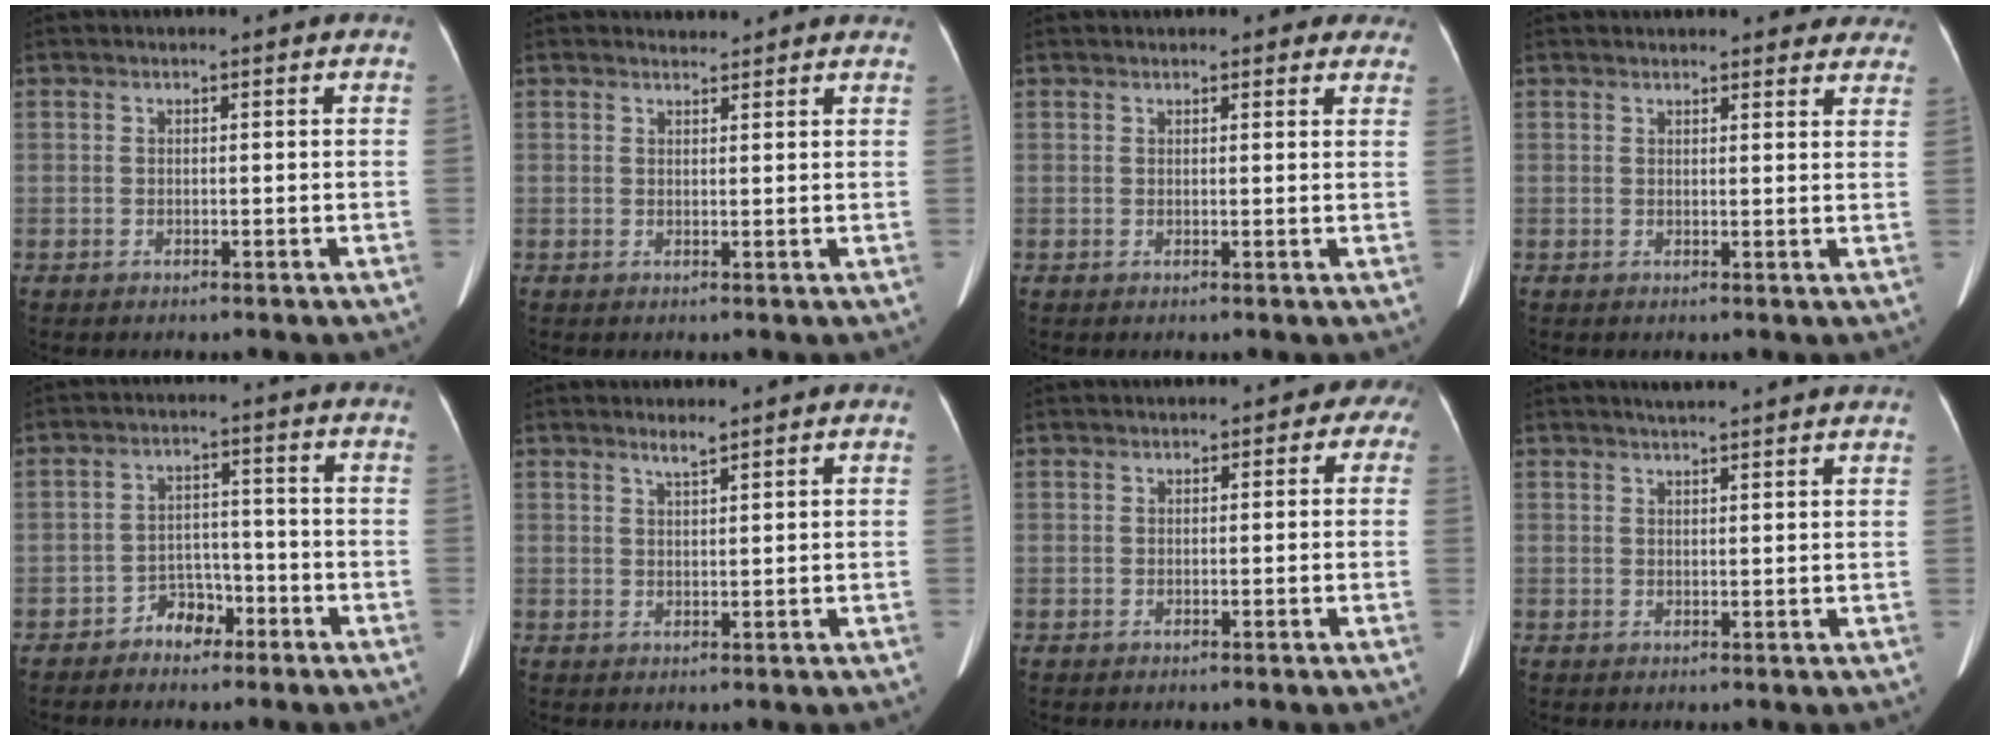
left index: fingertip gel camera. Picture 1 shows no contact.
{"total": 2.3, "force": [2.3, 0.5, -0.1], "torque": [-0.006, 0.010, 0.026]}
{"total": 5.5, "force": [4.7, 1.9, 2.0], "torque": [-0.005, 0.016, 0.045]}
{"total": 13.9, "force": [12.8, 3.7, 4.1], "torque": [-0.023, 0.016, 0.137]}
{"total": 4.4, "force": [-3.2, 2.6, 1.6], "torque": [-0.021, 0.015, -0.051]}
{"total": 1.5, "force": [1.2, -0.1, 0.7], "torque": [-0.016, 0.000, 0.025]}
{"total": 2.7, "force": [0.1, 2.2, 1.7], "torque": [-0.001, 0.017, -0.007]}
{"total": 6.4, "force": [5.9, 0.2, 2.6], "torque": [-0.037, 0.025, 0.068]}